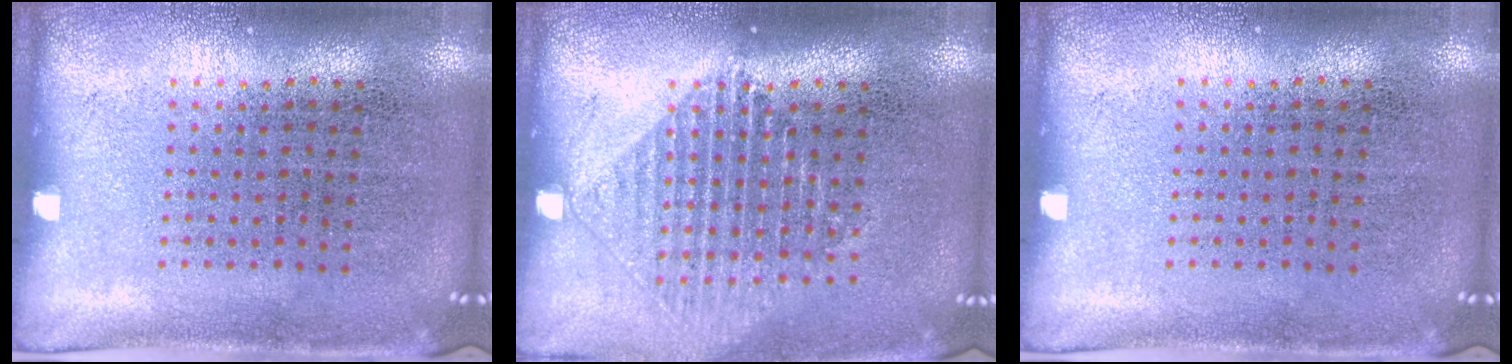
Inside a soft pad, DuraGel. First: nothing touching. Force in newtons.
{"total": 1.2, "press": 1.2, "slide": 0.4}
{"total": 0.0}